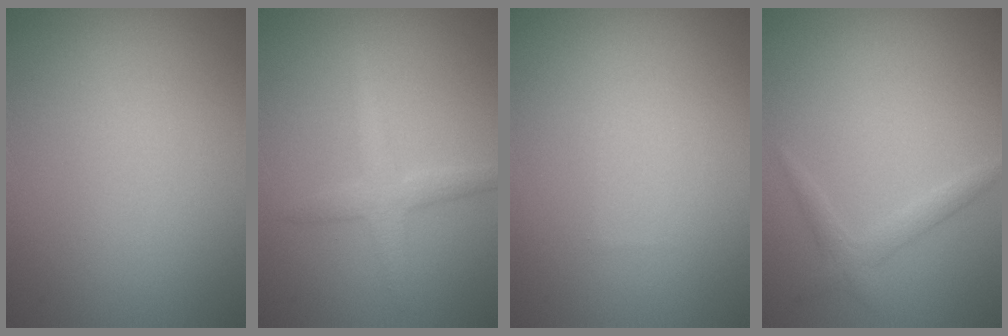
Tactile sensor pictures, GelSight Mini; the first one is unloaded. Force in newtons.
{"total": 2.4, "press": 2.4, "slide": 0.0}
{"total": 0.0}
{"total": 1.6, "press": 1.6, "slide": 0.1}